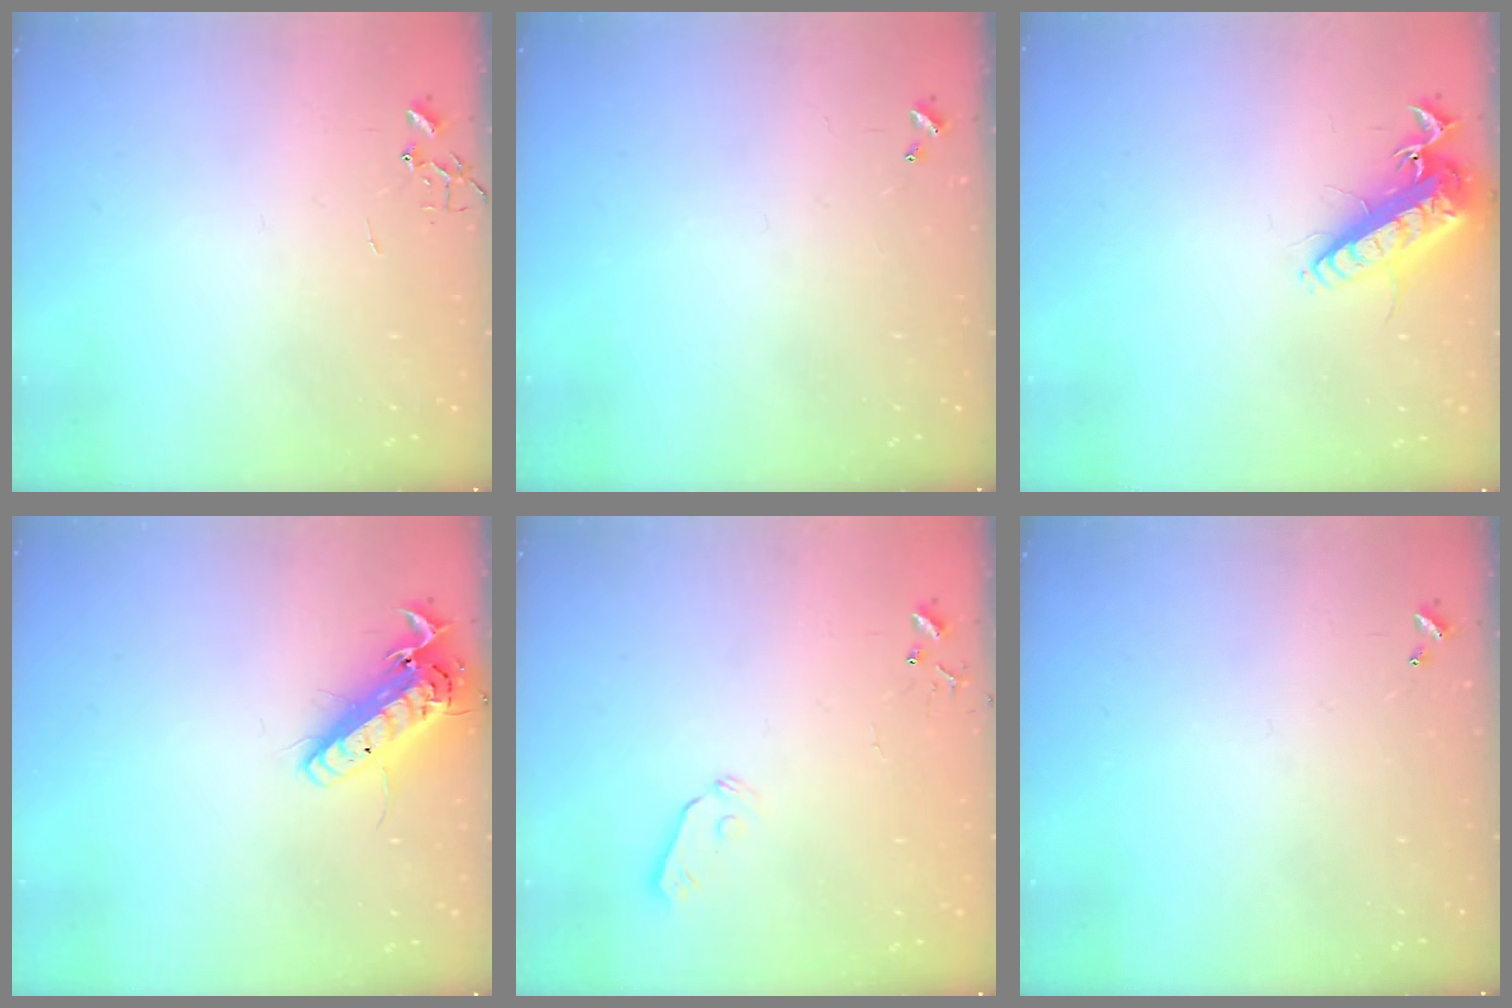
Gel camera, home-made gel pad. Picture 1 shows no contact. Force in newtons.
{"total": 0.0}
{"total": 15.9, "press": 15.5, "slide": 3.3}
{"total": 15.0, "press": 14.7, "slide": 3.0}
{"total": 4.3, "press": 4.3, "slide": 0.7}
{"total": 0.0}